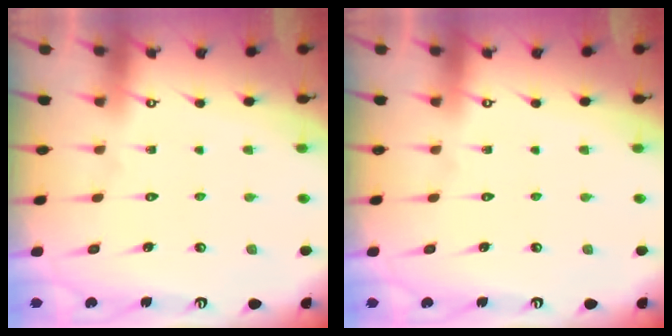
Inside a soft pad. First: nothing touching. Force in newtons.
{"total": 0.0}